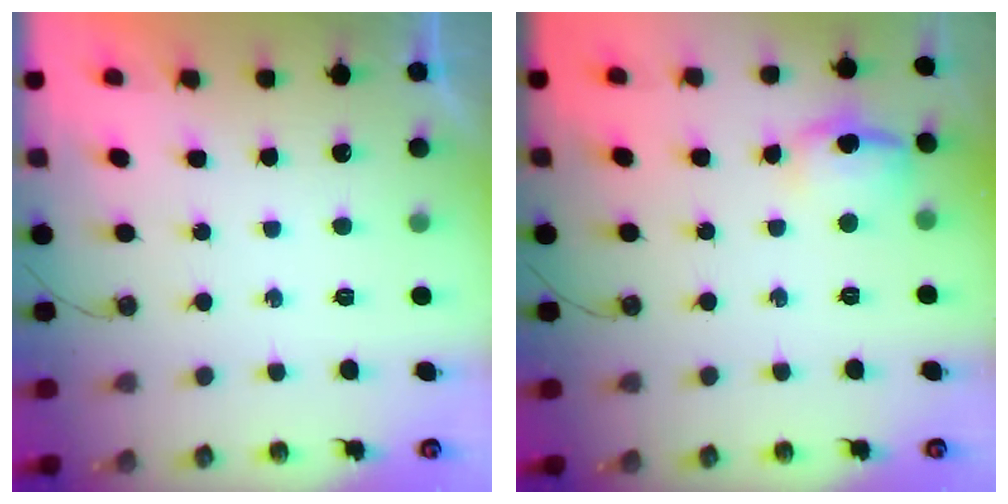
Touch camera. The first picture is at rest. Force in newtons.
{"total": 11.1, "press": 10.5, "slide": 3.7}